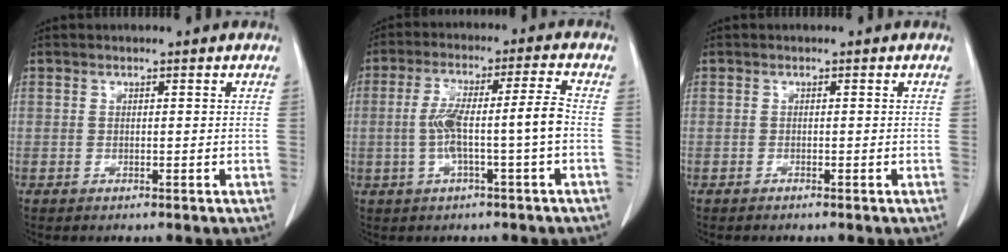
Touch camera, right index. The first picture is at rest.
{"total": 8.4, "force": [-1.4, -0.1, 8.3], "torque": [-0.159, 0.025, -0.019]}
{"total": 0.0}